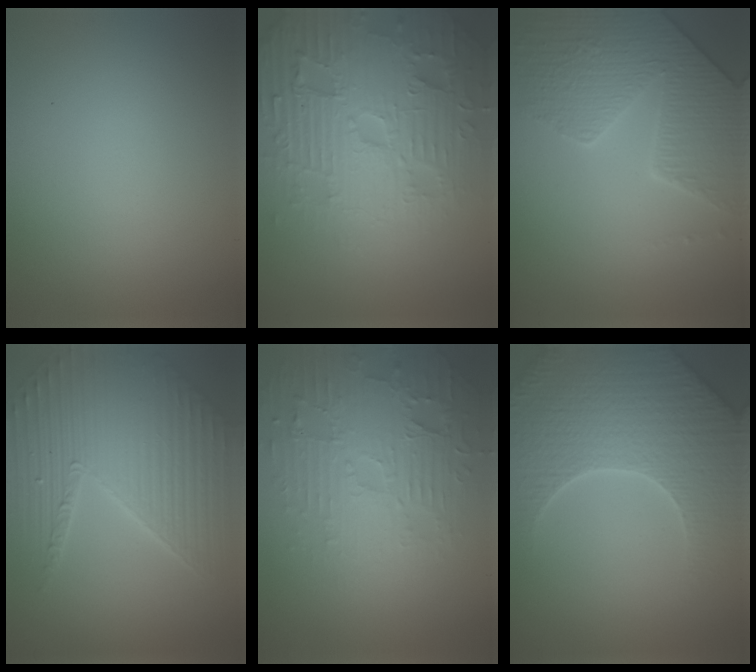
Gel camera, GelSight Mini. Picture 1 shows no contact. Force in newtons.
{"total": 7.8, "press": 7.5, "slide": 1.8}
{"total": 5.6, "press": 5.2, "slide": 2.2}
{"total": 7.1, "press": 5.6, "slide": 4.4}
{"total": 4.9, "press": 4.3, "slide": 2.2}
{"total": 7.5, "press": 7.2, "slide": 2.1}